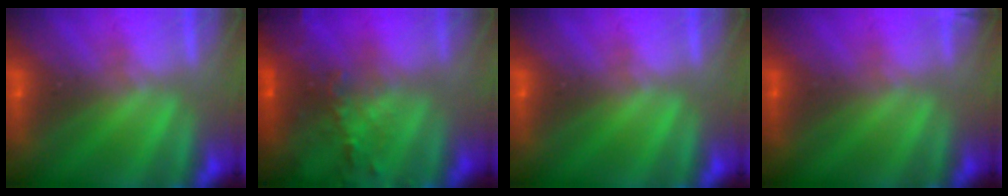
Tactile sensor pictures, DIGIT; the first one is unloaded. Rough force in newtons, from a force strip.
{"total": 8.2}
{"total": 0.0}
{"total": 2.5}